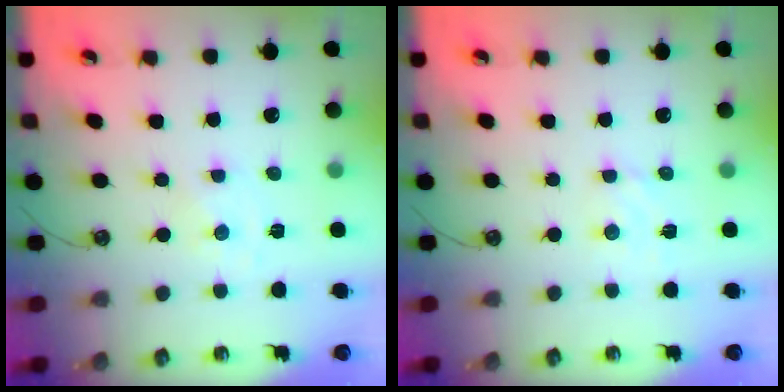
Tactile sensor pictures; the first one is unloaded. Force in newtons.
{"total": 2.7, "press": 2.6, "slide": 0.4}